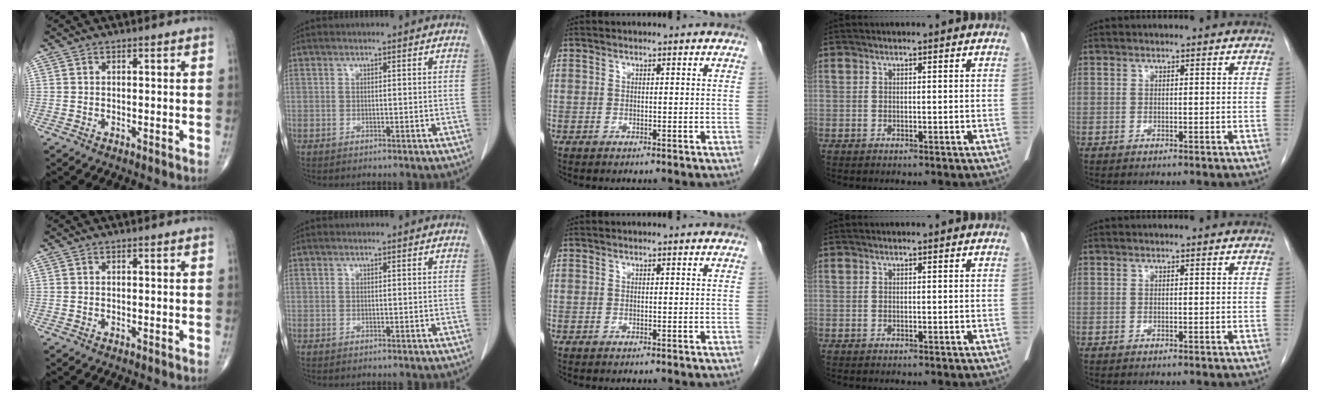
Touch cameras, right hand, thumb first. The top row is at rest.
{}